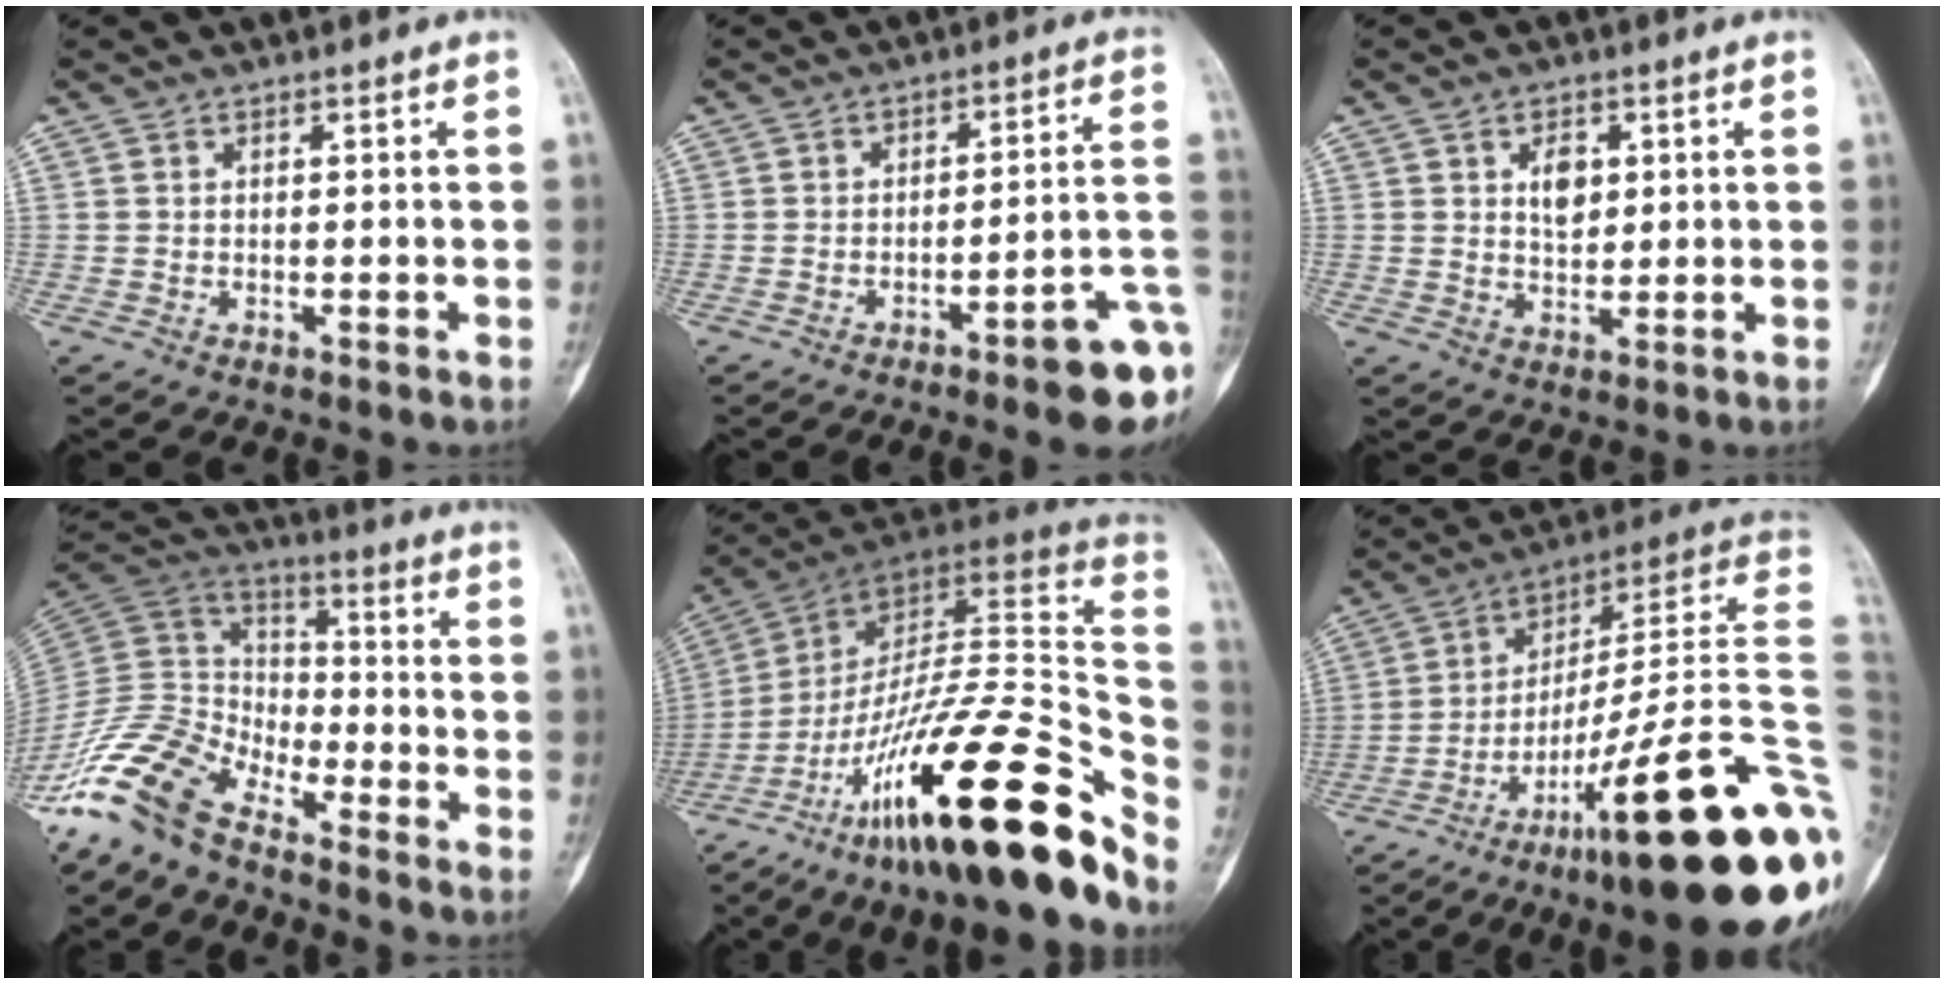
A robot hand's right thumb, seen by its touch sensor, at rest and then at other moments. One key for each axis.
{"total": 12.3, "fx": -5.1, "fy": 2.1, "fz": 11.0, "tx": -0.119, "ty": 0.031, "tz": -0.065}
{"total": 4.7, "fx": 1.4, "fy": 3.0, "fz": 3.3, "tx": -0.040, "ty": -0.009, "tz": 0.025}
{"total": 14.7, "fx": -11.2, "fy": 6.1, "fz": 7.3, "tx": -0.134, "ty": 0.082, "tz": -0.231}
{"total": 36.1, "fx": -18.8, "fy": 9.5, "fz": 29.3, "tx": -0.382, "ty": 0.061, "tz": -0.295}
{"total": 32.4, "fx": -12.0, "fy": 5.7, "fz": 29.5, "tx": -0.304, "ty": 0.087, "tz": -0.188}